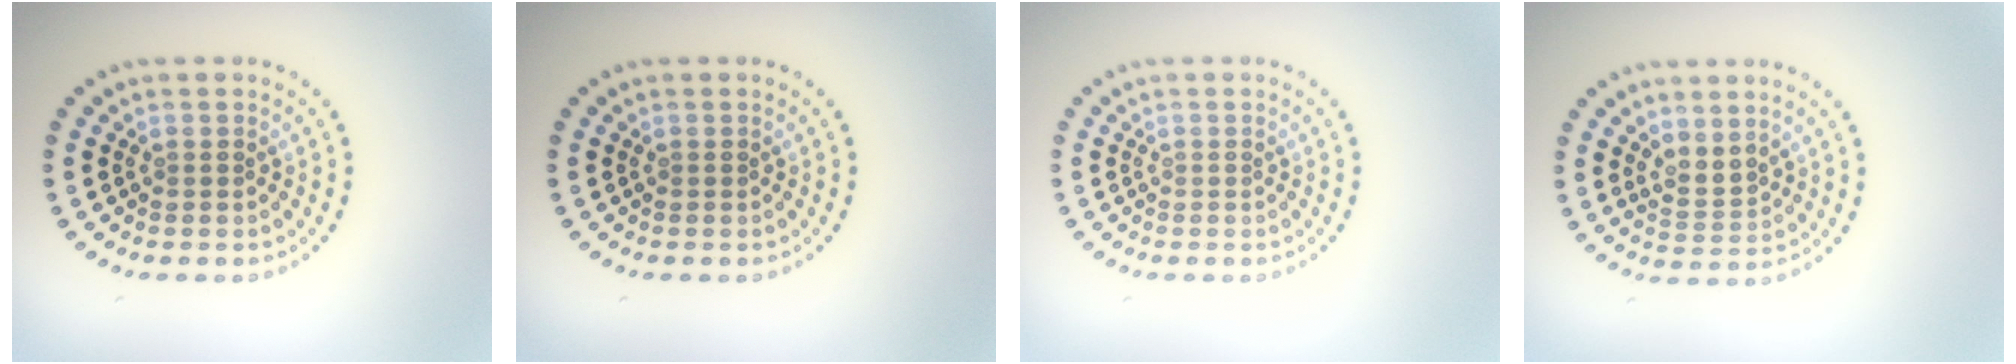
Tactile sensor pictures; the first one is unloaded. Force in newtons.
{"total": 0.0}
{"total": 0.0}
{"total": 2.0, "press": 1.6, "slide": 1.2}